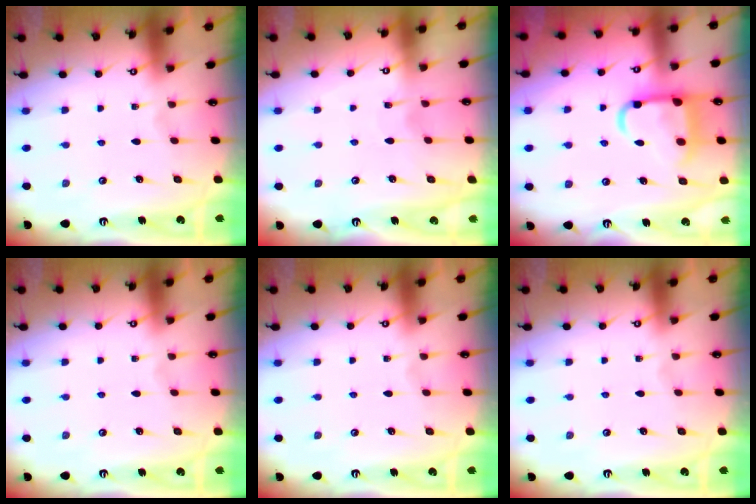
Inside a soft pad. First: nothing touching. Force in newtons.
{"total": 4.8, "press": 4.7, "slide": 0.5}
{"total": 11.5, "press": 11.4, "slide": 1.6}
{"total": 0.0}
{"total": 0.0}
{"total": 0.0}